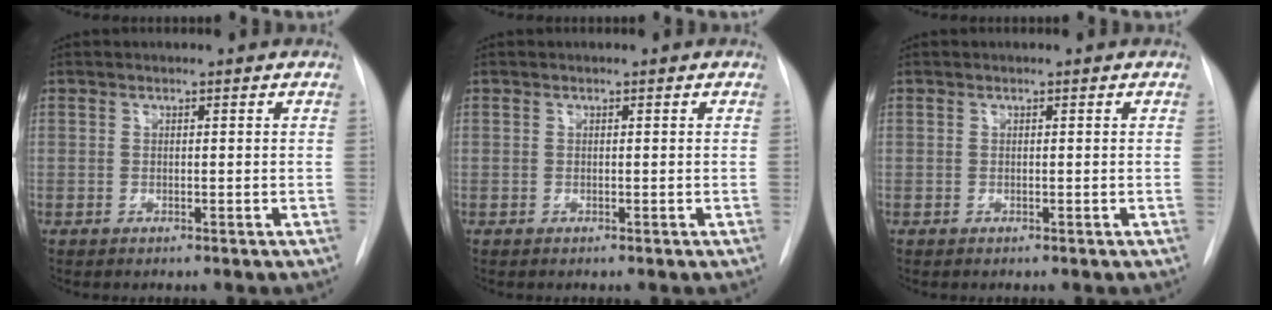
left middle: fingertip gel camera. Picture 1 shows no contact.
{"total": 0.0}
{"total": 0.0}